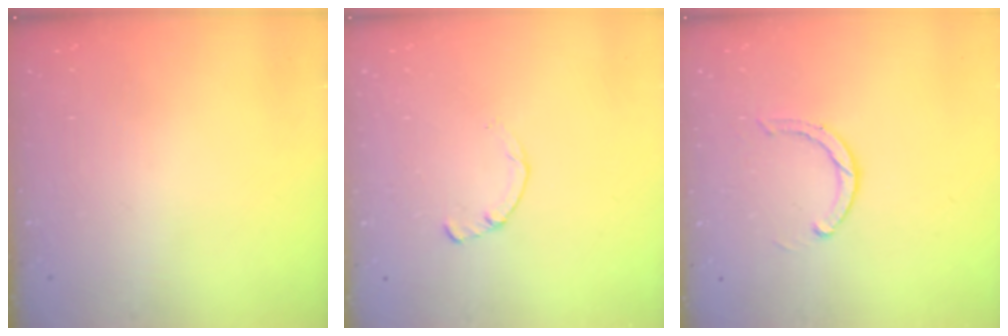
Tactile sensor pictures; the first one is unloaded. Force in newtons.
{"total": 2.2, "press": 2.2, "slide": 0.3}
{"total": 2.9, "press": 2.9, "slide": 0.4}